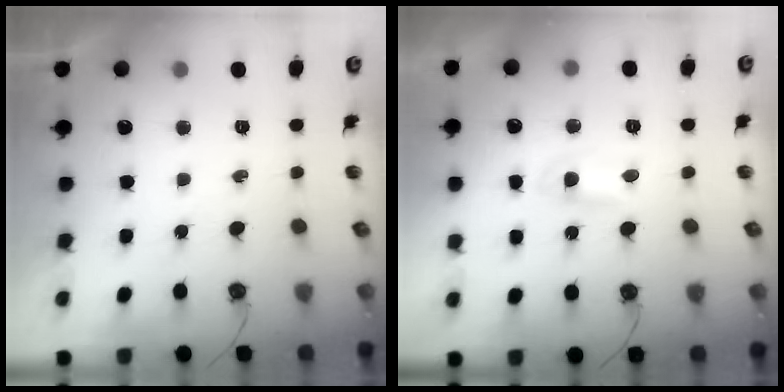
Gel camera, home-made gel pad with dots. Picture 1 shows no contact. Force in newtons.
{"total": 5.3, "press": 5.3, "slide": 0.6}